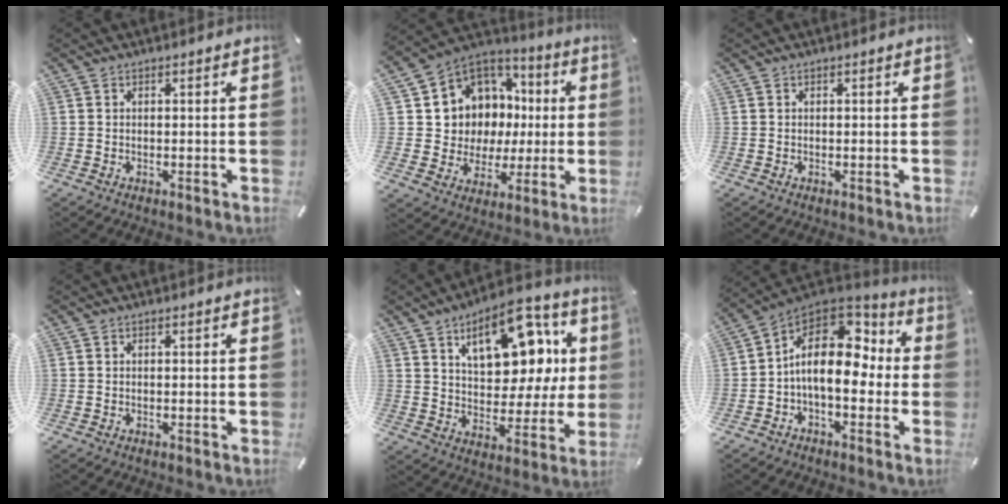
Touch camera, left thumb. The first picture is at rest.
{"total": 10.0, "force": [2.2, 9.7, 0.9], "torque": [-0.027, -0.042, 0.060]}
{"total": 0.0}
{"total": 0.0}
{"total": 17.7, "force": [8.2, 10.3, 11.9], "torque": [-0.173, -0.035, 0.140]}
{"total": 15.7, "force": [1.0, 9.5, 12.5], "torque": [-0.213, -0.006, 0.015]}